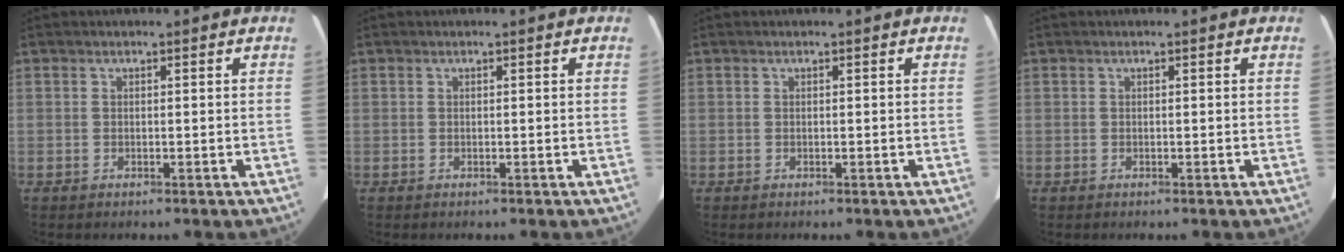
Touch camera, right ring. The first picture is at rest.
{"total": 0.0}
{"total": 0.0}
{"total": 0.0}